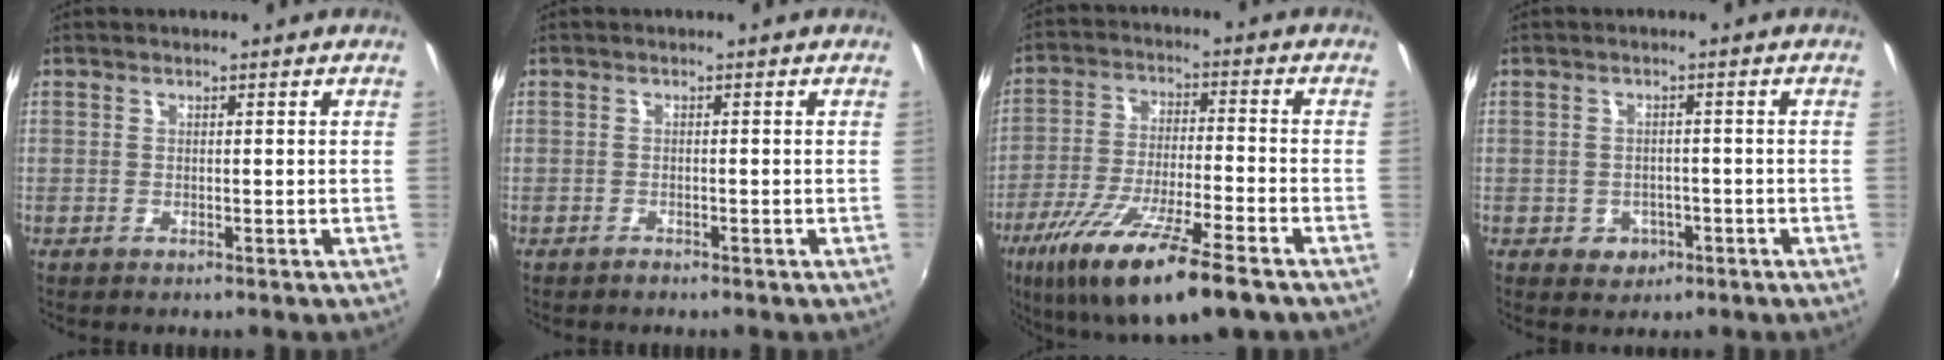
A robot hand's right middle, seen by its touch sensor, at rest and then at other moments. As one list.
[{"total": 0.7, "force": [-0.6, 0.2, 0.0], "torque": [-0.001, 0.001, -0.013]}, {"total": 18.5, "force": [-11.8, 3.3, 13.9], "torque": [-0.260, -0.045, -0.206]}, {"total": 4.1, "force": [-1.6, 3.6, 1.2], "torque": [-0.032, 0.004, -0.015]}]